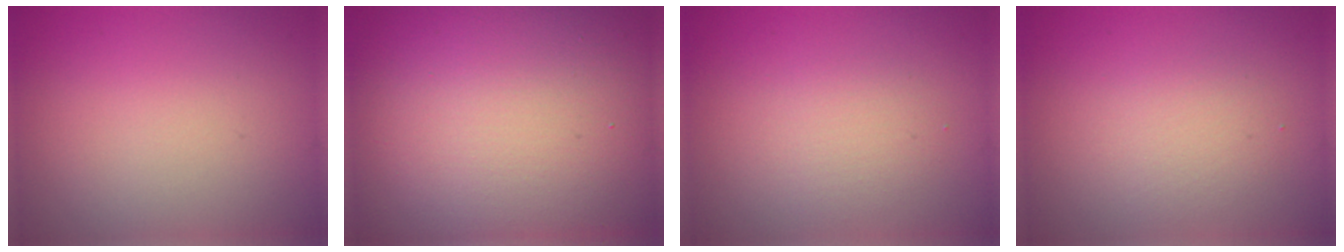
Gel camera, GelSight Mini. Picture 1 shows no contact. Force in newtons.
{"total": 21.9, "press": 21.9, "slide": 1.2}
{"total": 2.0, "press": 2.0, "slide": 0.2}
{"total": 2.3, "press": 2.3, "slide": 0.1}